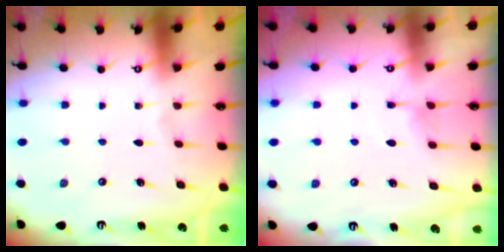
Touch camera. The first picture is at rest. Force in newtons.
{"total": 4.3, "press": 4.3, "slide": 0.5}